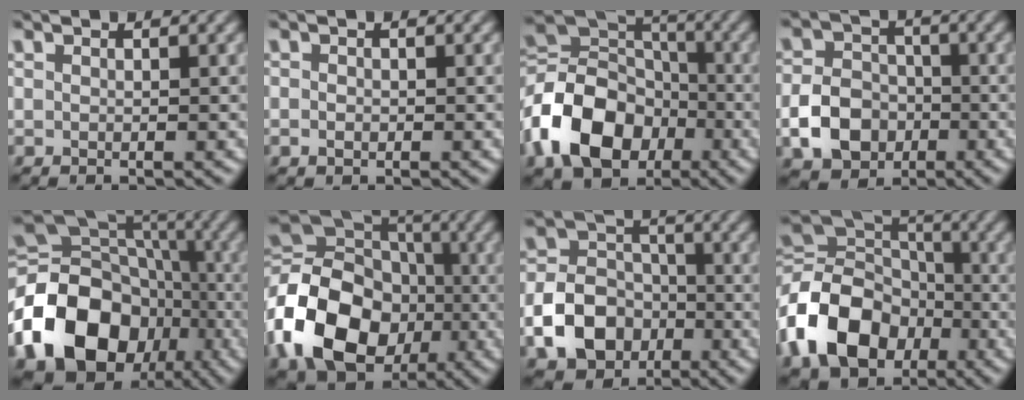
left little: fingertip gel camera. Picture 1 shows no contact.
{"total": 1.1, "force": [0.0, 0.9, 0.6], "torque": [-0.002, 0.005, -0.006]}
{"total": 12.6, "force": [-4.8, 9.0, 7.3], "torque": [-0.162, 0.000, -0.103]}
{"total": 5.9, "force": [-2.2, 4.6, 3.0], "torque": [-0.057, 0.001, -0.046]}
{"total": 21.7, "force": [-9.0, 16.7, 10.5], "torque": [-0.205, -0.031, -0.158]}
{"total": 15.6, "force": [-4.4, 12.0, 9.0], "torque": [-0.210, 0.001, -0.097]}
{"total": 7.6, "force": [-3.1, 5.8, 3.9], "torque": [-0.063, 0.000, -0.064]}
{"total": 12.7, "force": [-4.8, 9.3, 7.3], "torque": [-0.165, -0.003, -0.103]}